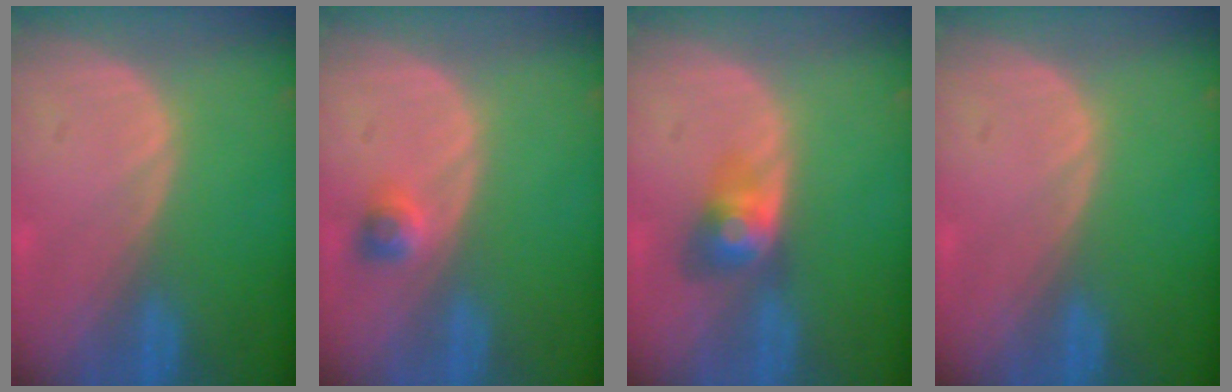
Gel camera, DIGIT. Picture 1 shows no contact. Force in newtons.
{"total": 2.3, "press": 2.0, "slide": 1.1}
{"total": 3.9, "press": 3.9, "slide": 0.2}
{"total": 0.0}